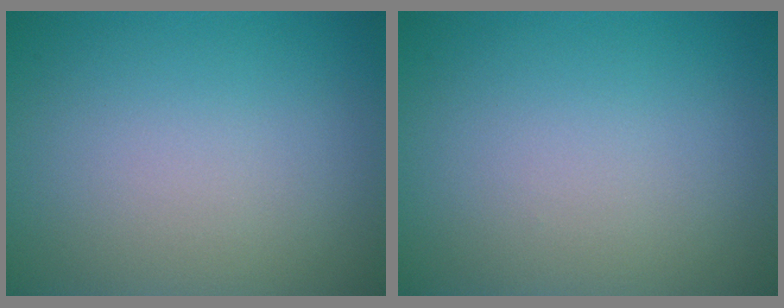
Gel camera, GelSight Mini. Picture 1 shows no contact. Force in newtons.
{"total": 0.0}